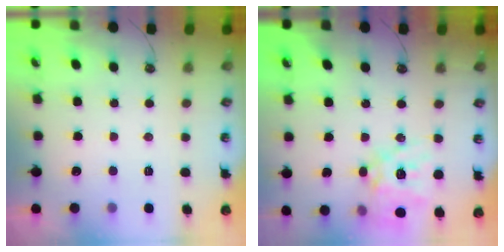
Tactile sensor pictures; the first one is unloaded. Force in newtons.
{"total": 17.6, "press": 17.5, "slide": 1.9}